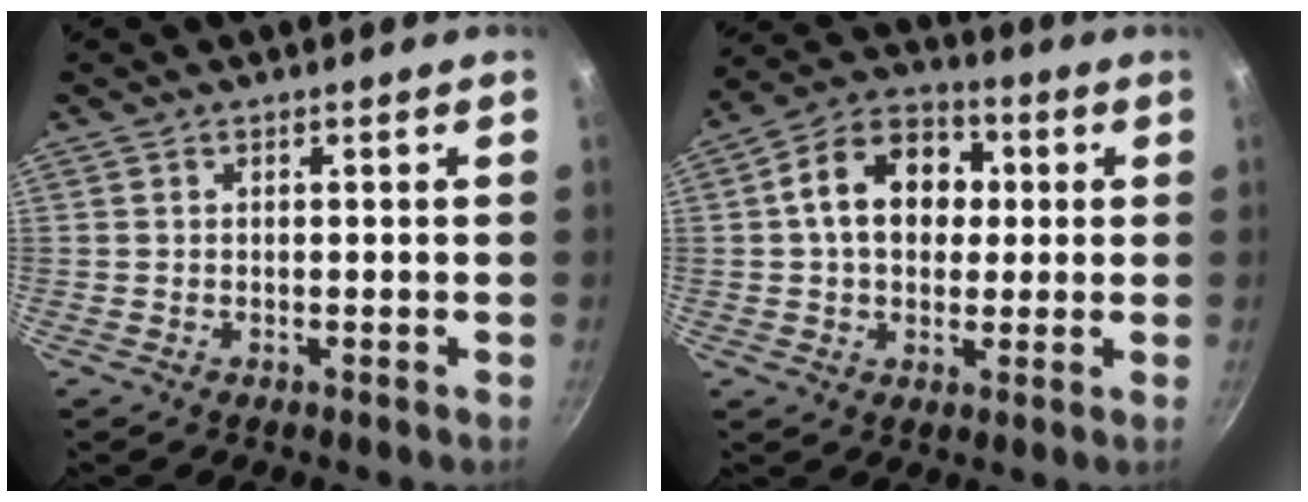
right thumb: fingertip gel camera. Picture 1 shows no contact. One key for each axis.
{"total": 13.8, "fx": 1.9, "fy": 10.3, "fz": 9.0, "tx": -0.114, "ty": 0.024, "tz": 0.013}